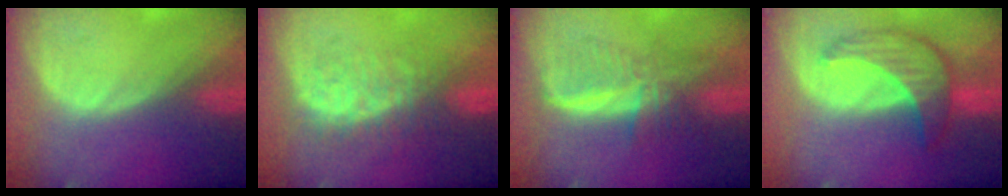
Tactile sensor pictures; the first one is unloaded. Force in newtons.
{"total": 7.7, "press": 7.4, "slide": 1.8}
{"total": 6.0, "press": 5.9, "slide": 0.7}
{"total": 7.4, "press": 7.4, "slide": 0.2}